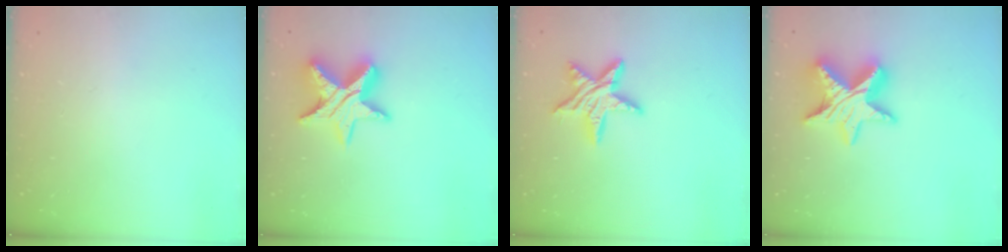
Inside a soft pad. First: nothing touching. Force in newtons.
{"total": 12.0, "press": 11.9, "slide": 1.1}
{"total": 11.9, "press": 11.9, "slide": 0.7}
{"total": 13.9, "press": 13.9, "slide": 0.9}